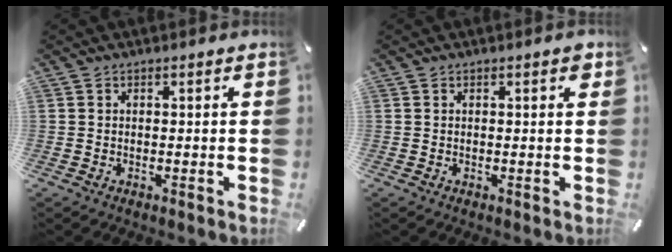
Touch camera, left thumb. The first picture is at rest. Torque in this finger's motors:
{"motor_torque": [0.10, 0.25, -0.03, -0.31, 0.06]}